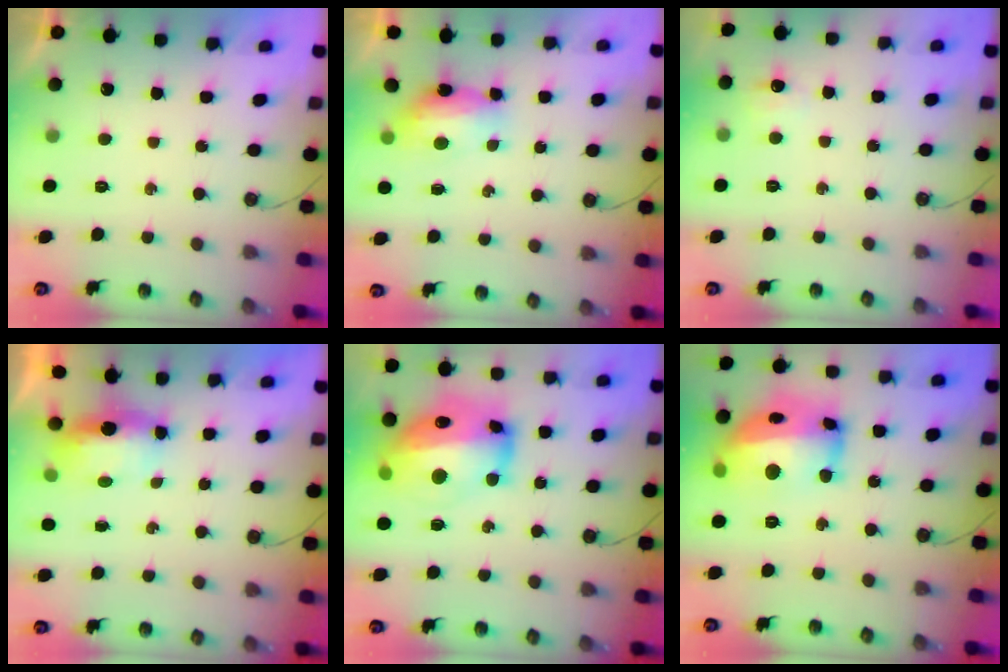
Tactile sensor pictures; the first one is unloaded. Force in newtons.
{"total": 7.8, "press": 7.7, "slide": 0.7}
{"total": 5.6, "press": 5.4, "slide": 1.4}
{"total": 6.1, "press": 6.0, "slide": 1.0}
{"total": 20.1, "press": 20.0, "slide": 2.2}
{"total": 19.2, "press": 19.1, "slide": 1.7}